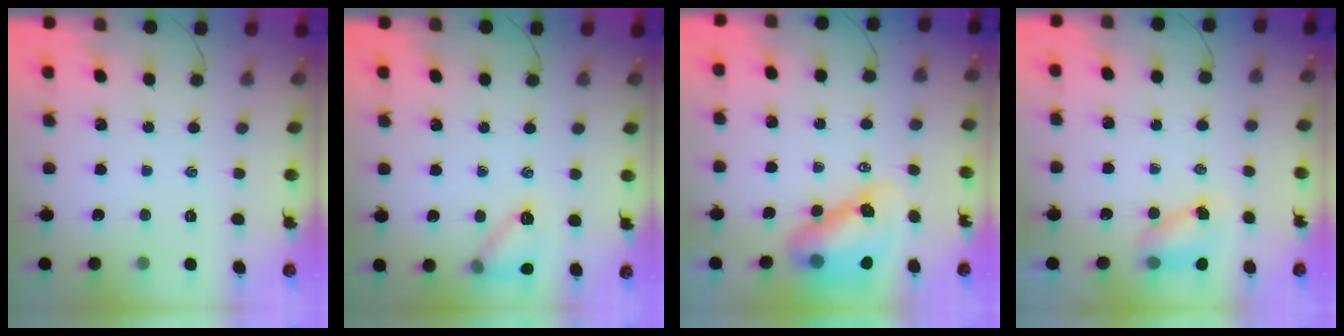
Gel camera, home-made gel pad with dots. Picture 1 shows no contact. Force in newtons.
{"total": 9.7, "press": 9.7, "slide": 0.5}
{"total": 9.3, "press": 8.9, "slide": 3.0}
{"total": 5.6, "press": 5.5, "slide": 0.6}